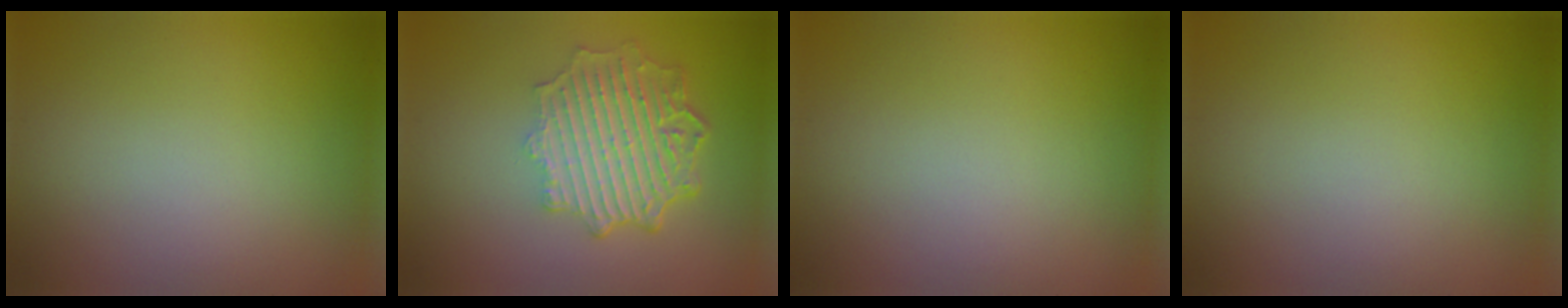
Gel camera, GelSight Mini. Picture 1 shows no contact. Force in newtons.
{"total": 6.3, "press": 4.7, "slide": 4.2}
{"total": 0.0}
{"total": 0.0}